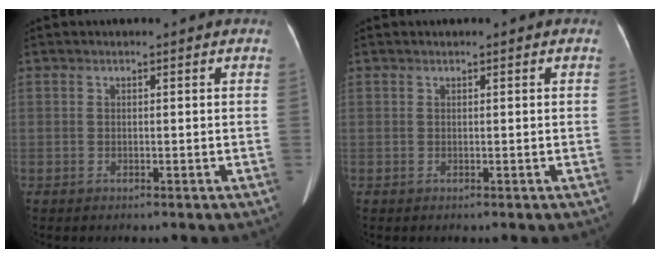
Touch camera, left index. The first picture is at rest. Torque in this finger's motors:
{"motor_torque": [0.17, -0.02, 0.00, 0.01]}